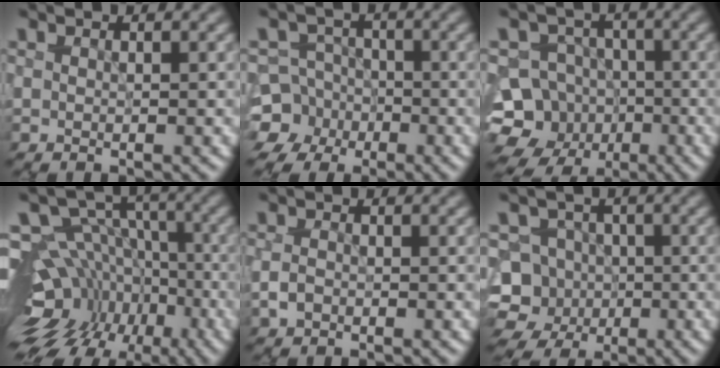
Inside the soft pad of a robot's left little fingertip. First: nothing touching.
{"total": 7.9, "force": [-3.1, 7.1, 1.3], "torque": [-0.023, -0.014, -0.075]}
{"total": 11.3, "force": [-5.1, 9.8, 2.6], "torque": [-0.038, -0.020, -0.098]}
{"total": 15.1, "force": [-5.2, 11.2, 8.7], "torque": [-0.156, 0.006, -0.047]}
{"total": 1.0, "force": [-0.4, 0.7, 0.5], "torque": [-0.010, 0.000, -0.011]}
{"total": 7.9, "force": [-3.0, 7.0, 2.1], "torque": [-0.013, -0.005, -0.066]}